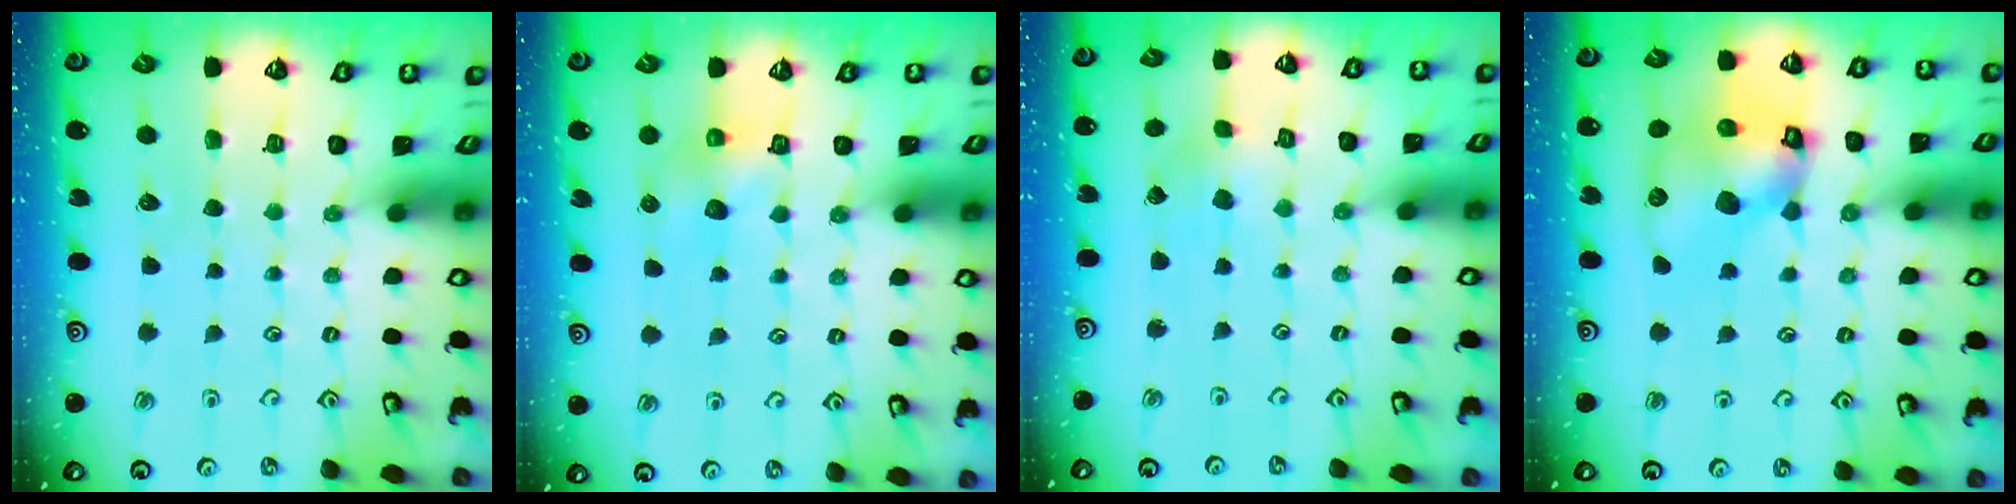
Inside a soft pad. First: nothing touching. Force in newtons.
{"total": 6.9, "press": 6.9, "slide": 0.2}
{"total": 1.8, "press": 1.8, "slide": 0.2}
{"total": 14.1, "press": 13.9, "slide": 2.1}